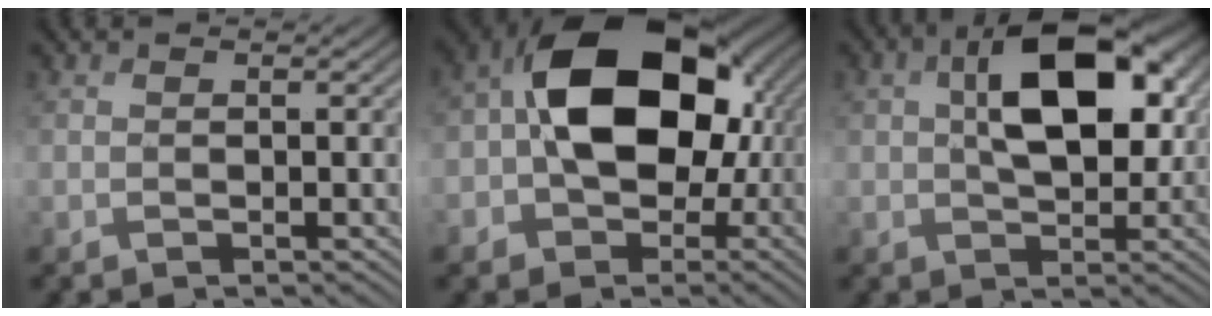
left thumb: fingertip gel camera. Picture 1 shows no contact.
{"total": 15.9, "force": [-0.2, 11.3, 11.2], "torque": [-0.179, 0.005, -0.013]}
{"total": 10.3, "force": [2.3, 5.7, 8.2], "torque": [-0.137, 0.009, 0.032]}